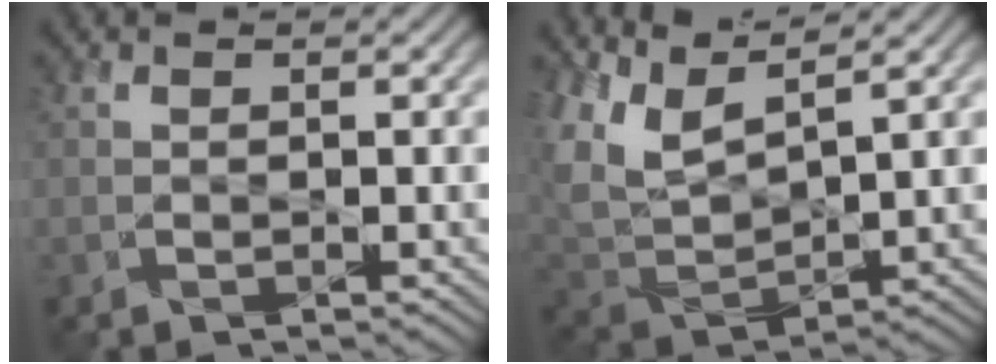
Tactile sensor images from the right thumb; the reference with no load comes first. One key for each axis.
{"total": 9.1, "fx": 5.4, "fy": 3.6, "fz": 6.4, "tx": -0.166, "ty": 0.009, "tz": 0.108}